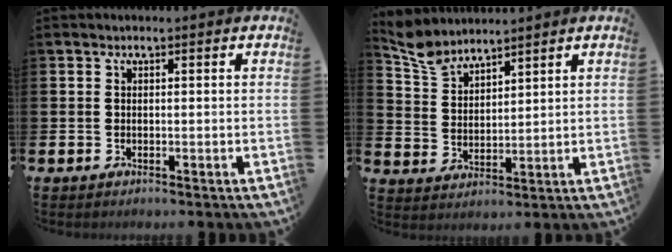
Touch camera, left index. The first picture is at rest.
{"total": 5.6, "force": [5.4, 1.2, 0.9], "torque": [-0.045, -0.021, 0.103]}